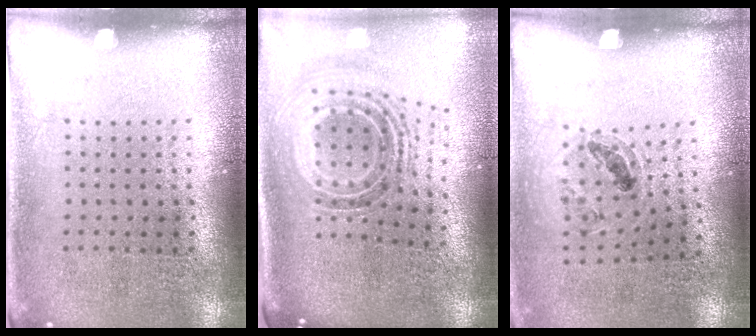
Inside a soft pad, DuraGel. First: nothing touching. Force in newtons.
{"total": 1.6, "press": 1.3, "slide": 0.9}
{"total": 0.9, "press": 0.8, "slide": 0.3}